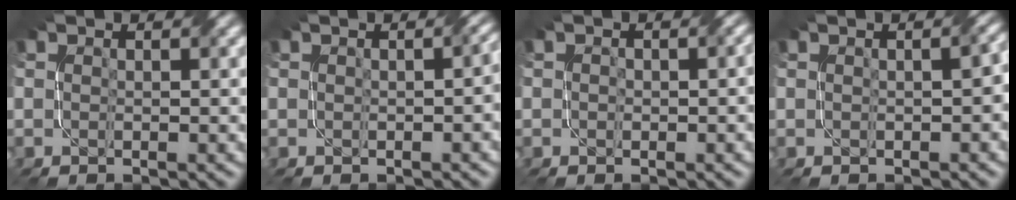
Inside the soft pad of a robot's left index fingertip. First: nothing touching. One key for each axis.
{"total": 1.6, "fx": -0.1, "fy": 0.5, "fz": 1.6, "tx": -0.021, "ty": 0.005, "tz": 0.001}
{"total": 1.6, "fx": 0.1, "fy": 1.0, "fz": 1.2, "tx": -0.016, "ty": 0.001, "tz": 0.001}
{"total": 2.1, "fx": 0.0, "fy": 0.6, "fz": 2.0, "tx": -0.027, "ty": 0.004, "tz": 0.006}